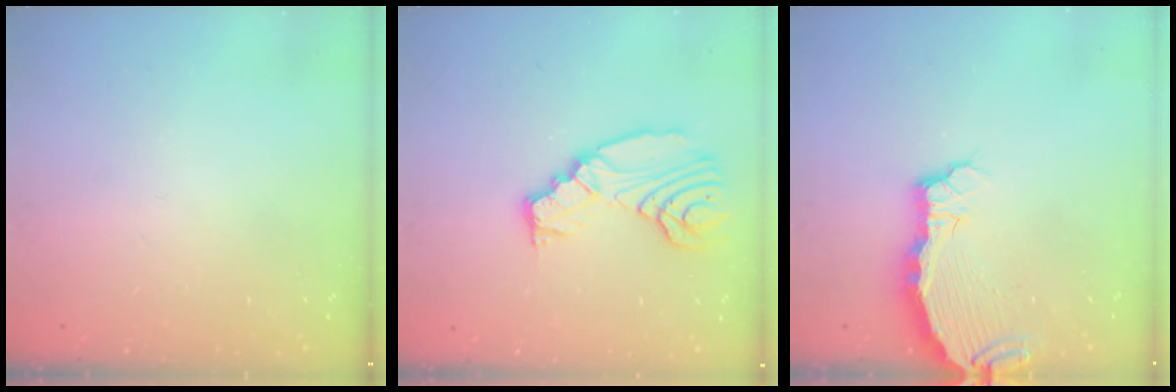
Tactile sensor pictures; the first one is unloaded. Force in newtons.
{"total": 11.5, "press": 11.5, "slide": 1.0}
{"total": 5.1, "press": 5.1, "slide": 0.5}